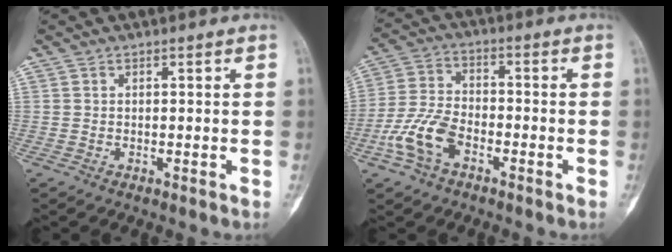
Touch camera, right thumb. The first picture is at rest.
{"total": 9.6, "force": [-4.3, 5.6, 6.5], "torque": [-0.138, 0.028, -0.085]}